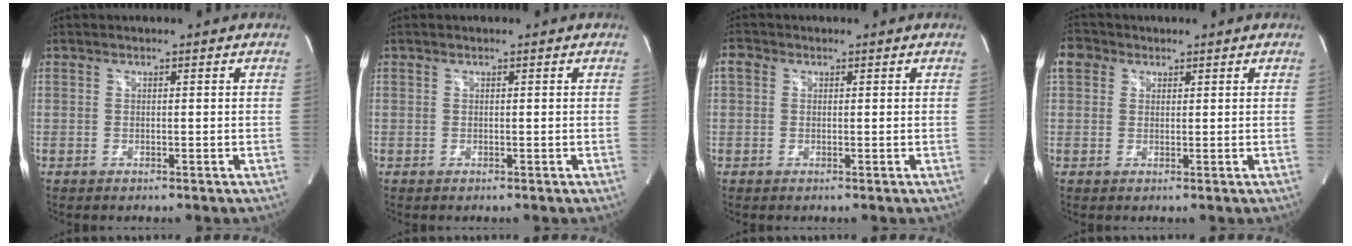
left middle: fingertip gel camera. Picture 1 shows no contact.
{"total": 0.0}
{"total": 1.6, "force": [0.5, 1.3, 0.7], "torque": [-0.015, 0.012, 0.006]}
{"total": 3.5, "force": [1.7, 2.8, 1.1], "torque": [-0.028, 0.018, 0.034]}